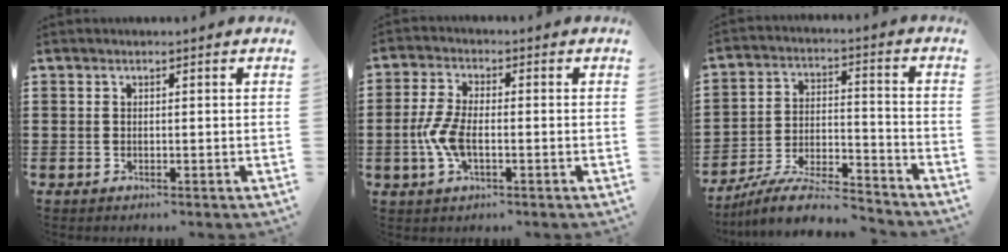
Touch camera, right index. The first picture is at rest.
{"total": 5.6, "force": [-1.2, 2.6, 4.8], "torque": [-0.119, -0.004, -0.029]}
{"total": 8.9, "force": [-8.0, 1.2, 3.6], "torque": [-0.071, 0.011, -0.157]}